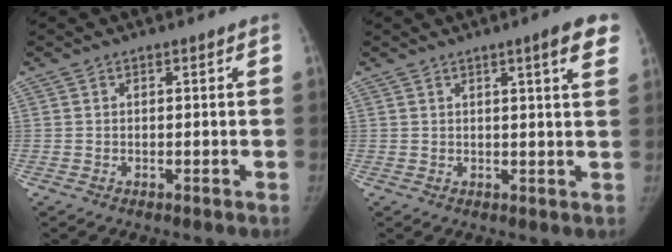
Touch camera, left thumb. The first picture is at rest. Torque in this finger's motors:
{"motor_torque": [-0.07, 0.15, 0.39, 0.47, -0.01]}